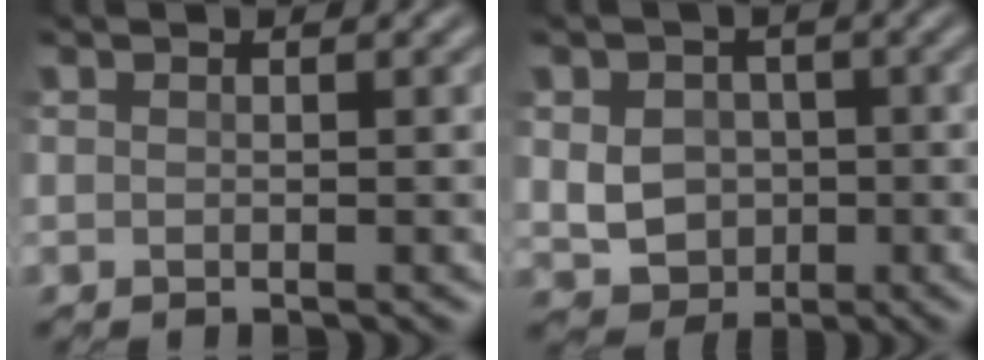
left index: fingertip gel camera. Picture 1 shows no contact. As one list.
[{"total": 5.4, "force": [-0.4, 4.5, 2.9], "torque": [-0.048, 0.000, -0.016]}]